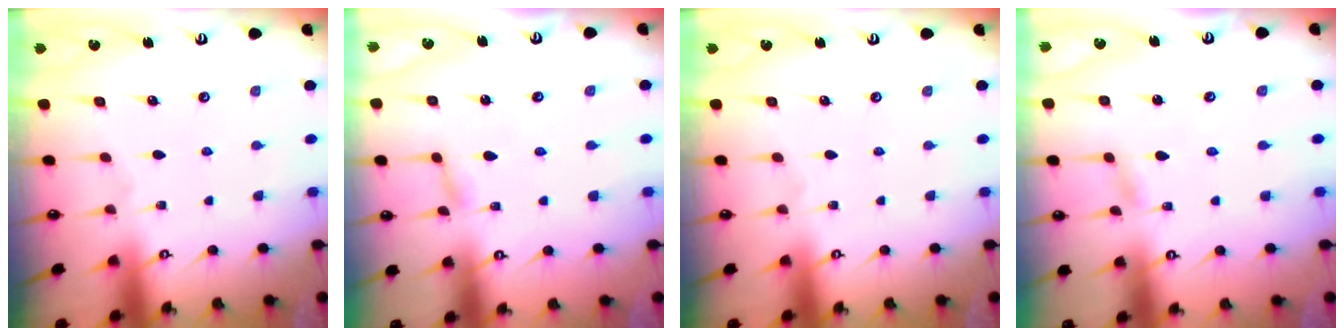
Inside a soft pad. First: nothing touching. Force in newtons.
{"total": 1.8, "press": 1.7, "slide": 0.1}
{"total": 0.0}
{"total": 1.1, "press": 1.1, "slide": 0.1}